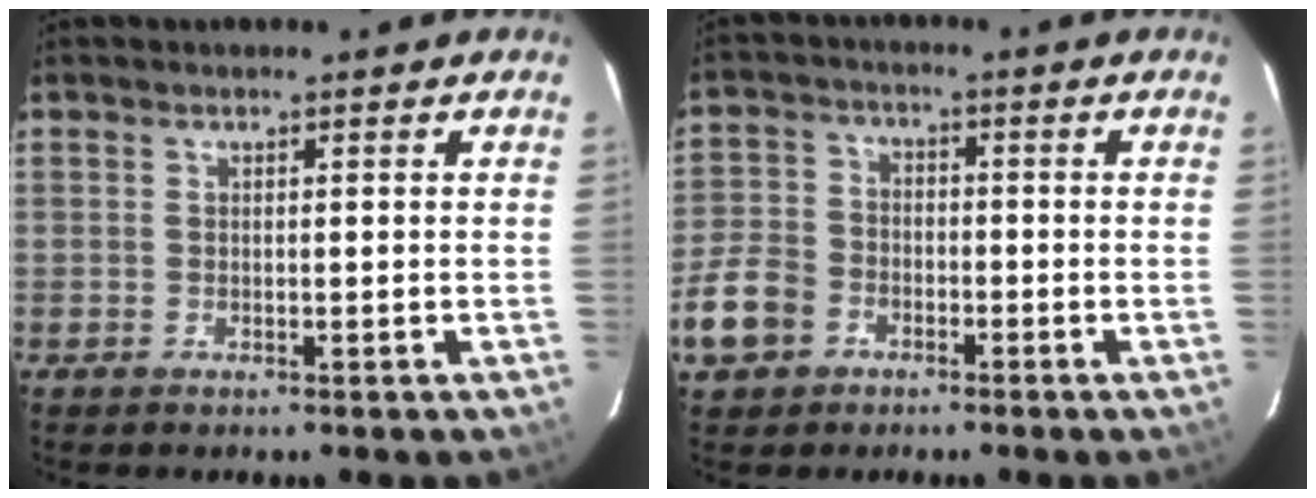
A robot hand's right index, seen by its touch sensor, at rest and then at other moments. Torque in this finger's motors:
{"motor_torque": [0.37, -0.27, -0.38, -0.21]}